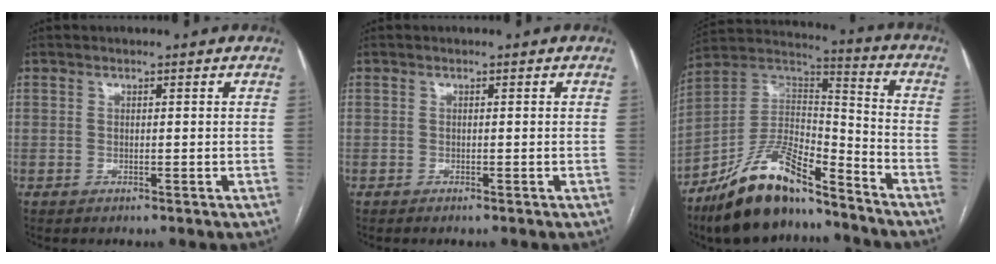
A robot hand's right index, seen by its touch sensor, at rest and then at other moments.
{"total": 0.6, "force": [-0.5, 0.0, 0.3], "torque": [-0.007, -0.001, -0.009]}
{"total": 17.0, "force": [-13.3, 4.5, 9.6], "torque": [-0.172, 0.020, -0.239]}